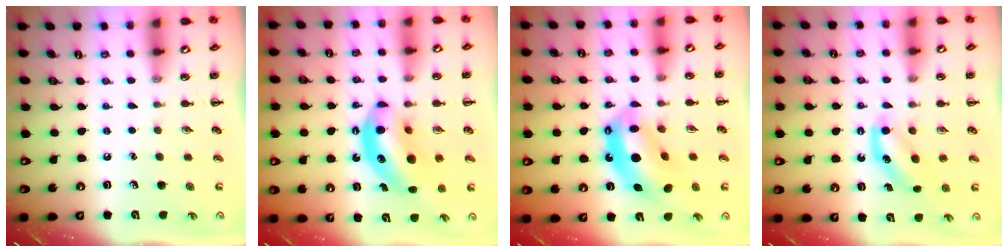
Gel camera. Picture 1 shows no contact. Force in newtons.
{"total": 11.9, "press": 11.5, "slide": 3.2}
{"total": 12.4, "press": 12.0, "slide": 3.2}
{"total": 5.4, "press": 5.3, "slide": 1.2}